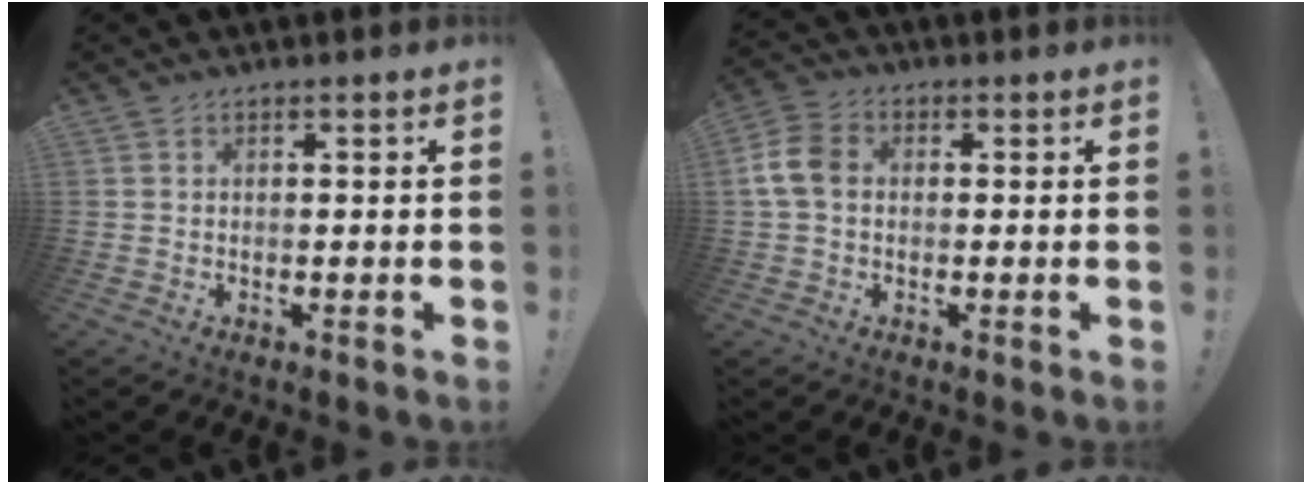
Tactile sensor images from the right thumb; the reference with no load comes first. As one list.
[{"total": 8.4, "force": [0.5, 5.9, 5.9], "torque": [-0.137, 0.013, 0.016]}]